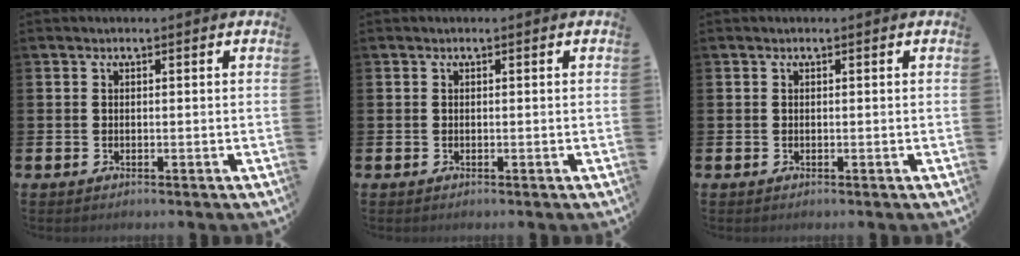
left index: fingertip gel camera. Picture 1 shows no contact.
{"total": 0.0}
{"total": 0.0}